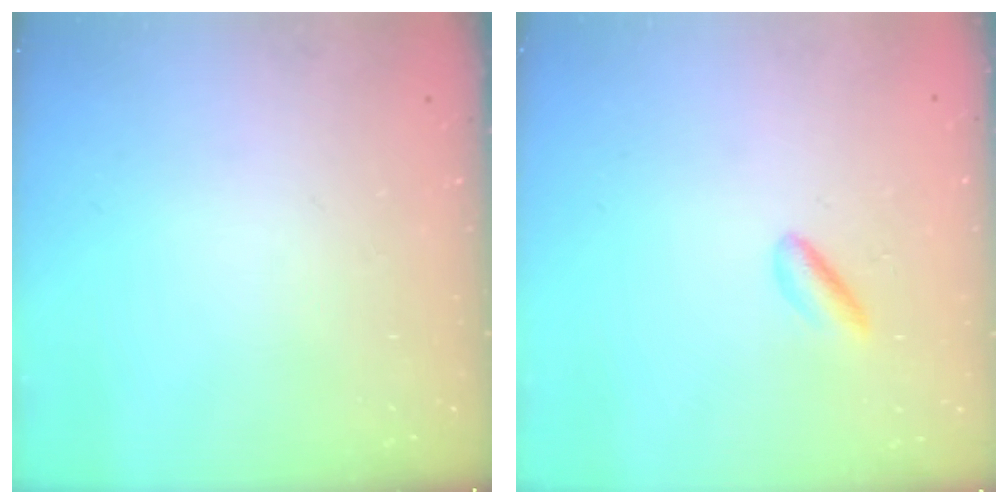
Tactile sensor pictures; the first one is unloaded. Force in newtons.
{"total": 2.8, "press": 2.7, "slide": 0.8}